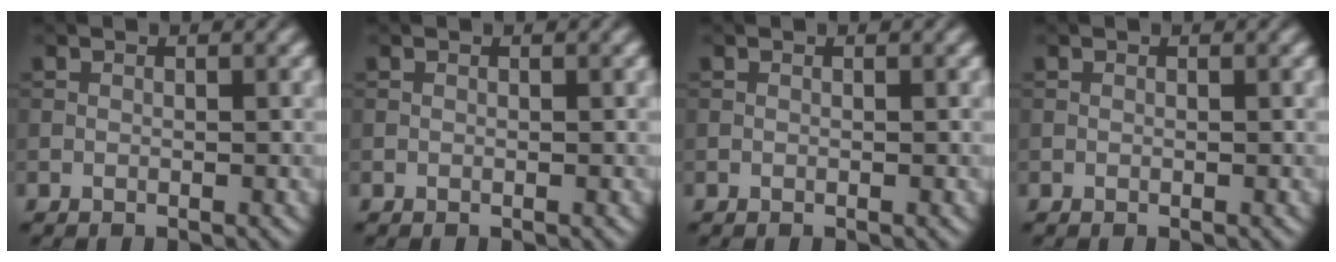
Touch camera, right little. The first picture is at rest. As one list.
[{"total": 0.0}, {"total": 0.0}, {"total": 0.0}]